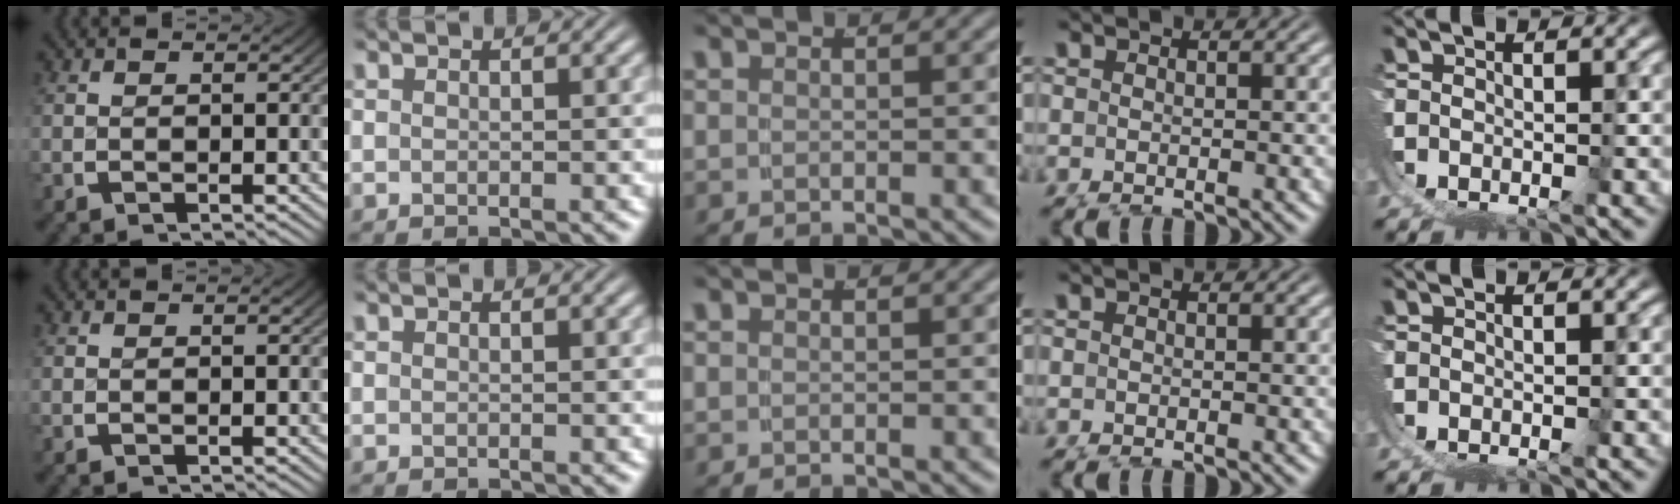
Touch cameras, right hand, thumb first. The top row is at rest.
{}